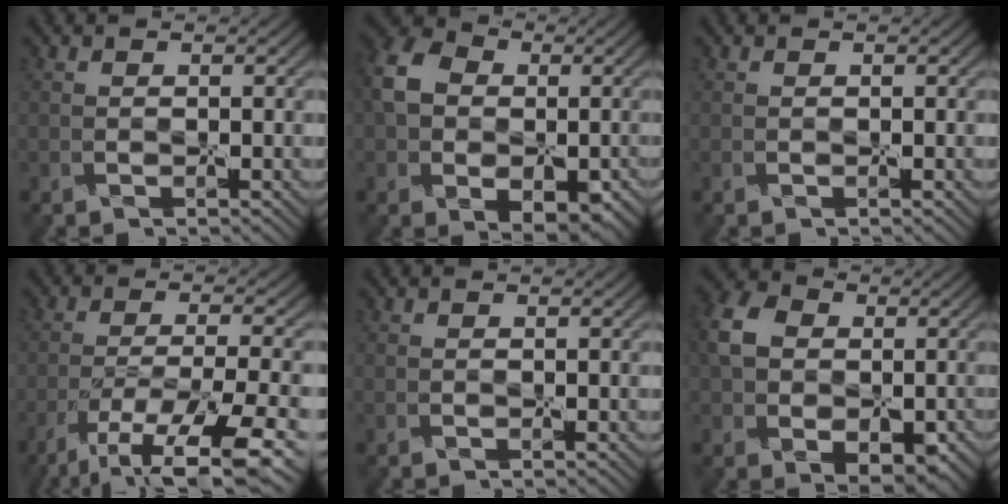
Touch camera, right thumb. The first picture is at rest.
{"total": 10.5, "force": [-1.0, 7.8, 6.9], "torque": [-0.138, -0.014, -0.017]}
{"total": 0.0}
{"total": 11.8, "force": [-7.9, 2.7, 8.4], "torque": [-0.156, -0.007, -0.122]}
{"total": 0.0}
{"total": 9.5, "force": [-0.2, 7.1, 6.3], "torque": [-0.135, -0.015, -0.003]}